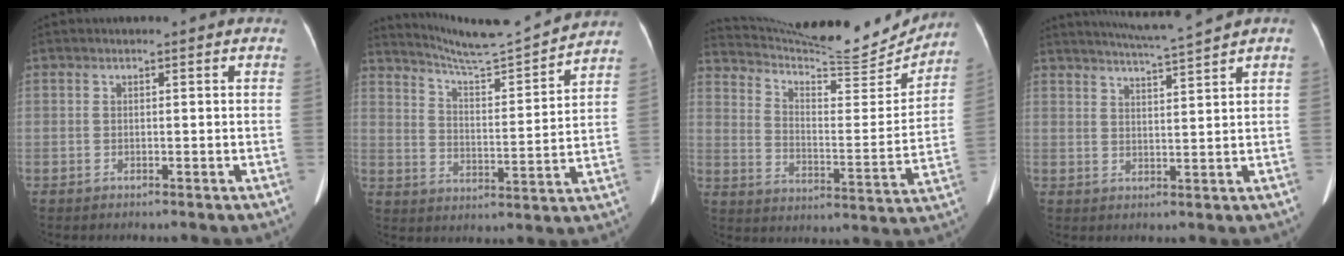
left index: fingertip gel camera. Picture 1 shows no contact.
{"total": 14.0, "force": [13.5, -1.1, 3.4], "torque": [-0.067, -0.015, 0.205]}
{"total": 20.5, "force": [19.7, 1.6, 5.5], "torque": [-0.098, -0.044, 0.283]}
{"total": 6.2, "force": [5.6, -1.7, 2.0], "torque": [-0.041, -0.004, 0.095]}